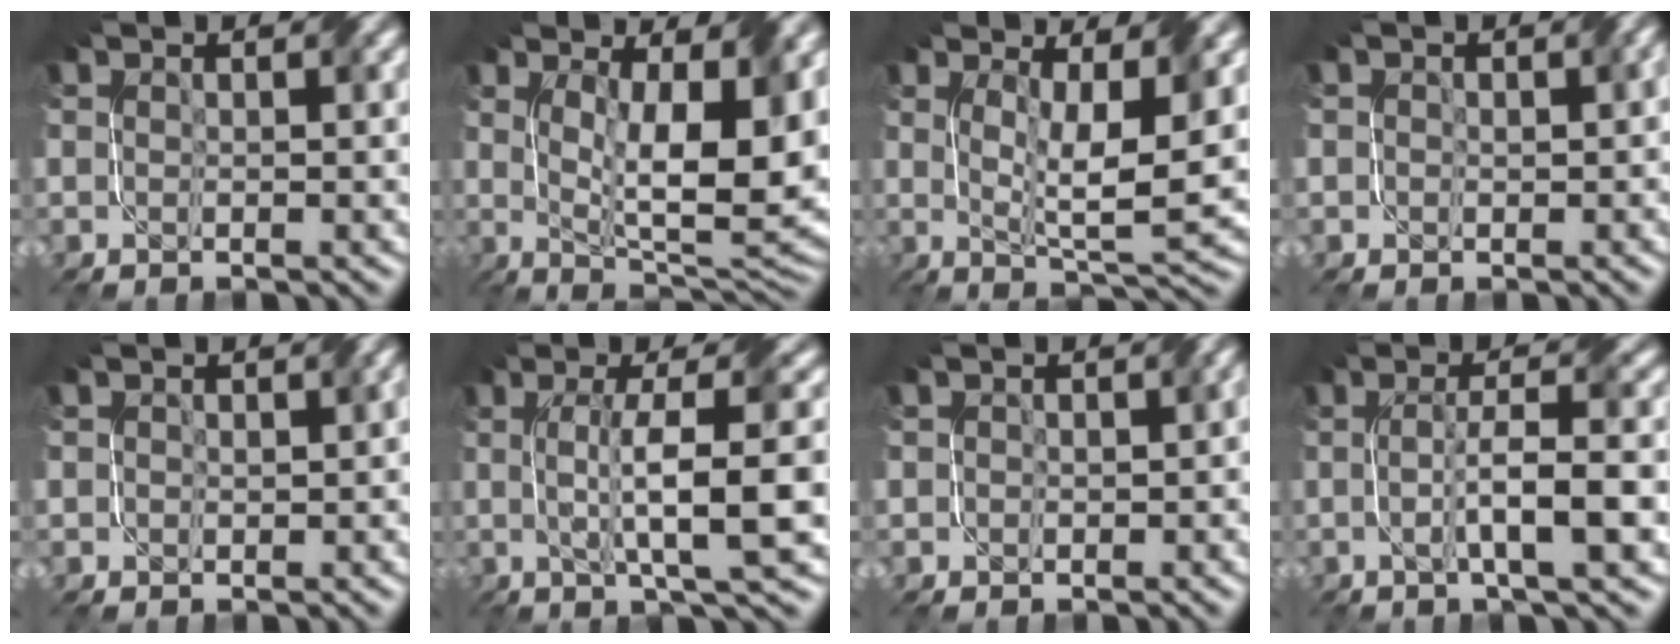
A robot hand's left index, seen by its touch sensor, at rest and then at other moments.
{"total": 11.6, "force": [2.0, 3.9, 10.7], "torque": [-0.163, -0.017, 0.035]}
{"total": 6.5, "force": [1.2, 1.6, 6.2], "torque": [-0.108, -0.011, 0.026]}
{"total": 1.6, "force": [0.4, 1.2, 1.0], "torque": [-0.007, 0.000, 0.003]}
{"total": 2.0, "force": [0.2, 1.6, 1.2], "torque": [-0.005, -0.001, 0.001]}
{"total": 8.5, "force": [-0.1, 1.4, 8.4], "torque": [-0.125, 0.006, 0.003]}
{"total": 2.6, "force": [-0.1, 2.1, 1.6], "torque": [-0.002, 0.001, -0.004]}
{"total": 5.9, "force": [-1.0, 0.8, 5.8], "torque": [-0.093, 0.009, -0.019]}